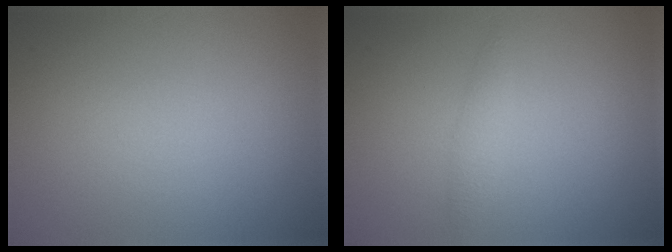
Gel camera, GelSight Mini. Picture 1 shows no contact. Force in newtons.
{"total": 1.2, "press": 1.2, "slide": 0.0}